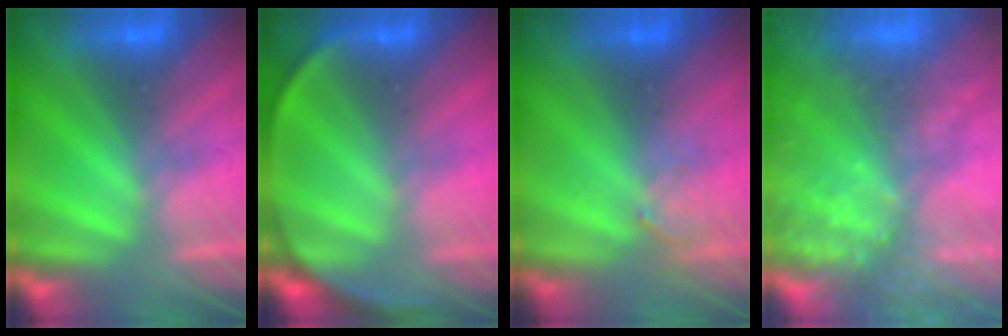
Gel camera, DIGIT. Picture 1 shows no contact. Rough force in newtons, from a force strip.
{"total": 3.6}
{"total": 3.9}
{"total": 8.3}